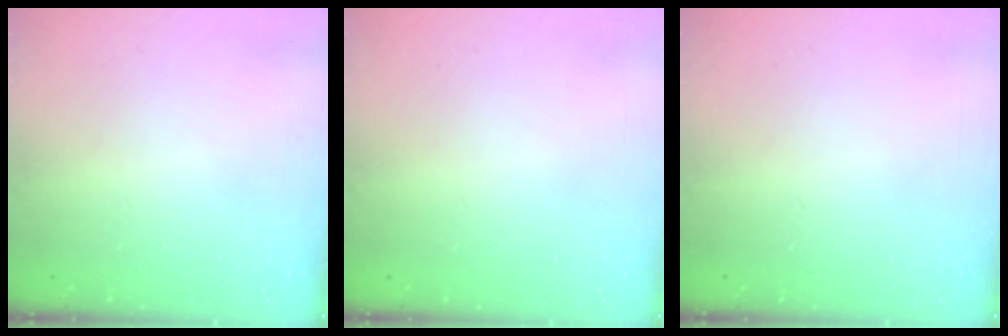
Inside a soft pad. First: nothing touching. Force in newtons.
{"total": 0.0}
{"total": 0.0}